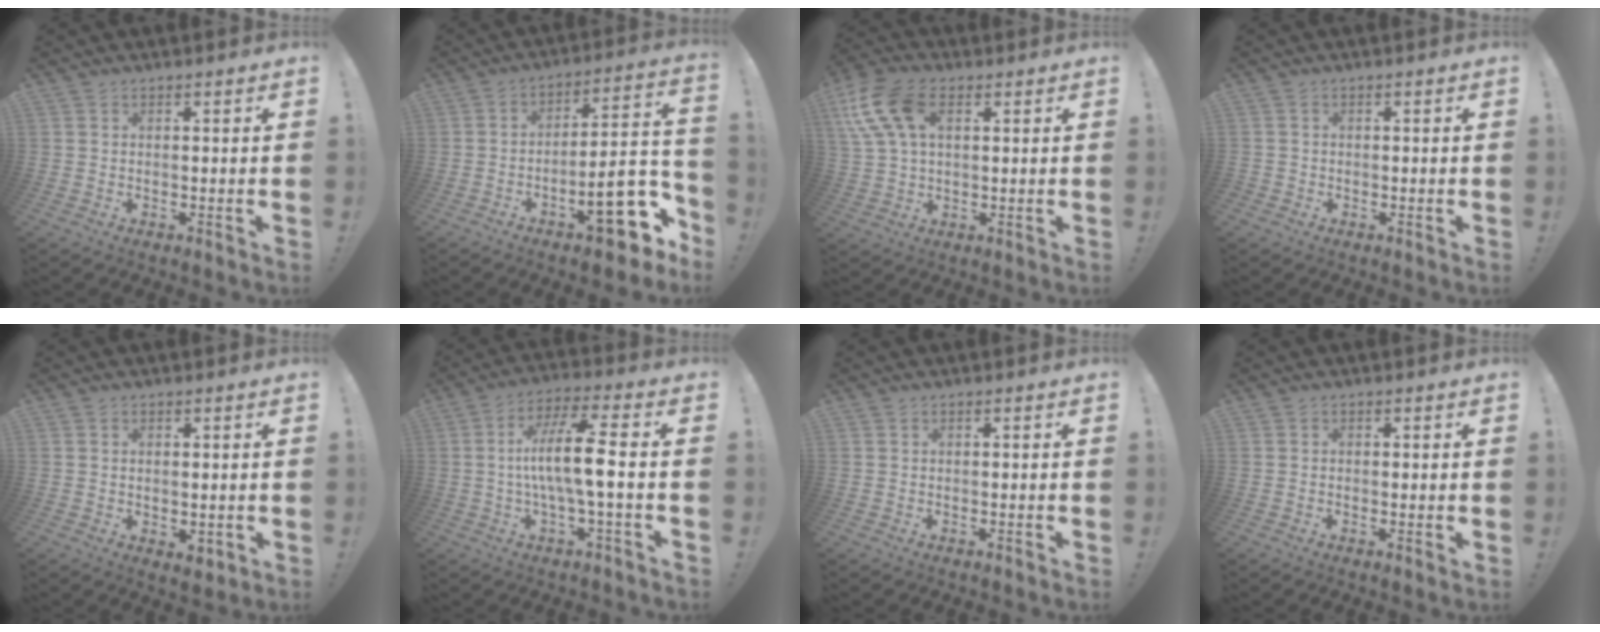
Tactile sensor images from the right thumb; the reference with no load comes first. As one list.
[{"total": 18.6, "force": [-9.4, 6.4, 14.8], "torque": [-0.165, 0.058, -0.141]}, {"total": 14.3, "force": [5.0, 8.6, 10.2], "torque": [-0.211, -0.003, 0.098]}, {"total": 1.2, "force": [-0.7, 0.9, 0.2], "torque": [-0.006, 0.005, -0.012]}, {"total": 2.4, "force": [0.2, 1.6, 1.7], "torque": [-0.014, -0.003, 0.004]}, {"total": 14.0, "force": [-0.6, 2.4, 13.8], "torque": [-0.252, 0.008, -0.019]}, {"total": 0.0}, {"total": 0.6, "force": [0.3, 0.4, 0.4], "torque": [-0.002, -0.001, 0.003]}]